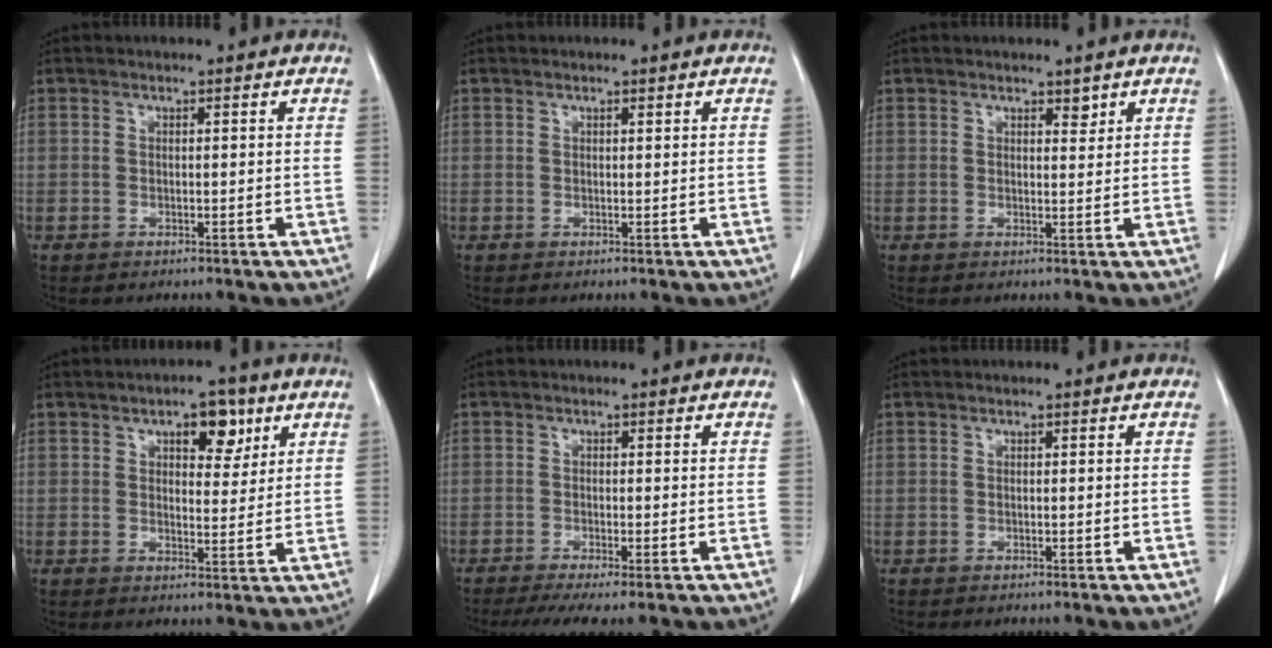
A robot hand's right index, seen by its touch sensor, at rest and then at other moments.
{"total": 0.0}
{"total": 1.4, "force": [1.1, 0.5, 0.7], "torque": [-0.009, -0.007, 0.015]}
{"total": 6.1, "force": [3.2, 2.8, 4.4], "torque": [-0.057, 0.005, 0.045]}
{"total": 5.0, "force": [-3.7, 0.2, 3.5], "torque": [-0.053, -0.012, -0.059]}
{"total": 0.0}